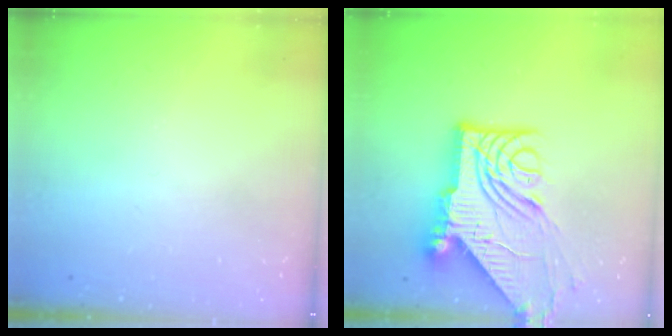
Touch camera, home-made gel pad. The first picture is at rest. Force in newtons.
{"total": 20.4, "press": 20.3, "slide": 2.0}